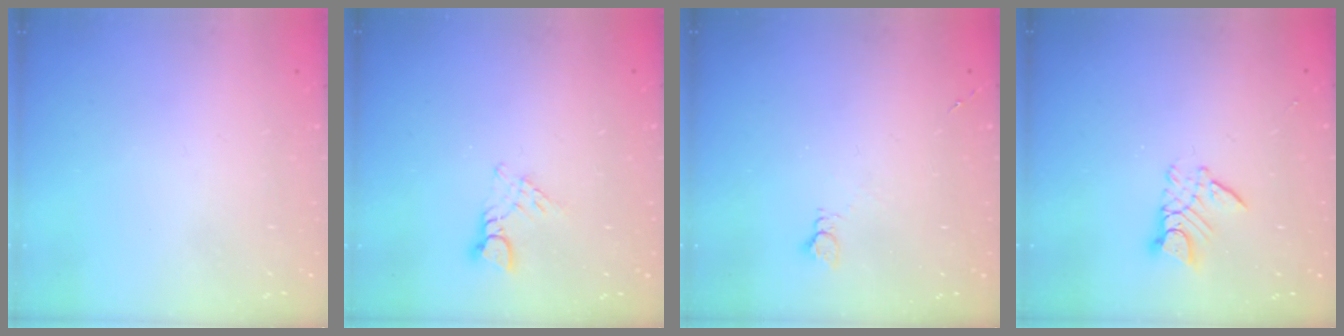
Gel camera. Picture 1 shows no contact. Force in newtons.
{"total": 3.4, "press": 3.4, "slide": 0.3}
{"total": 2.6, "press": 2.6, "slide": 0.4}
{"total": 8.8, "press": 8.7, "slide": 0.7}